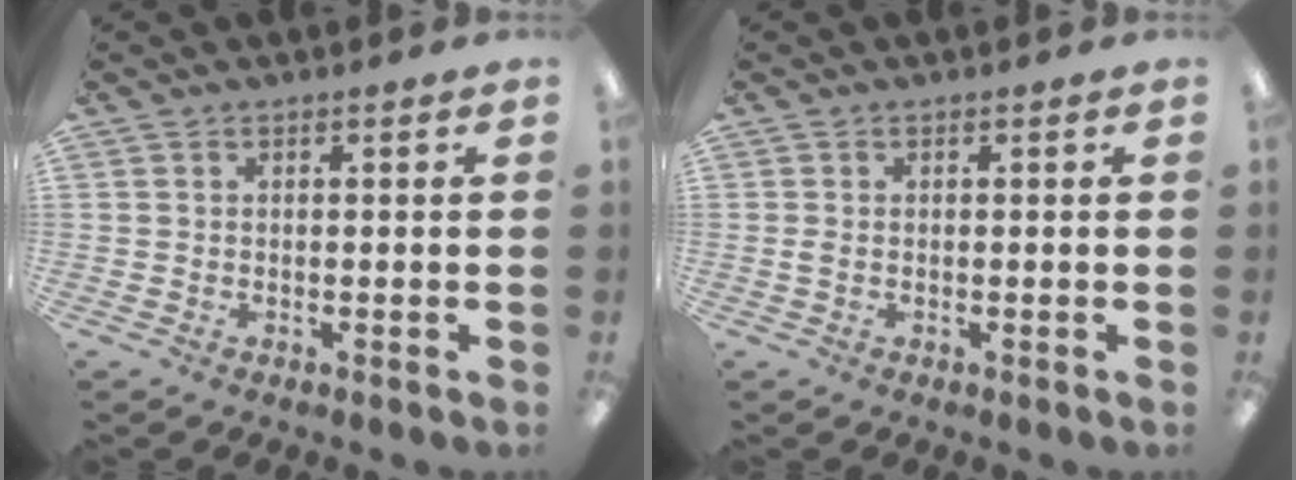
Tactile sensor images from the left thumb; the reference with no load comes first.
{"total": 1.1, "force": [0.0, 0.6, 0.9], "torque": [-0.019, 0.002, -0.001]}